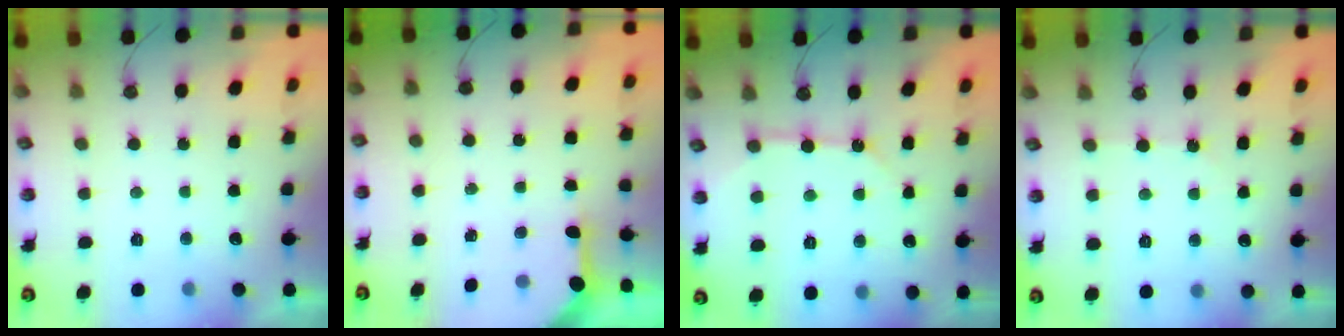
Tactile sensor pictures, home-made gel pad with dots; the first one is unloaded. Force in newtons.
{"total": 3.8, "press": 3.7, "slide": 0.3}
{"total": 7.8, "press": 7.8, "slide": 0.3}
{"total": 2.9, "press": 2.8, "slide": 0.5}